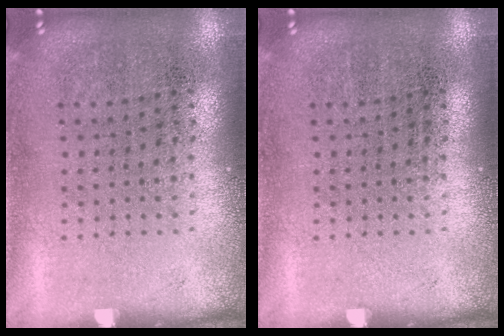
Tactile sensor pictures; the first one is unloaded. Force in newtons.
{"total": 0.0}